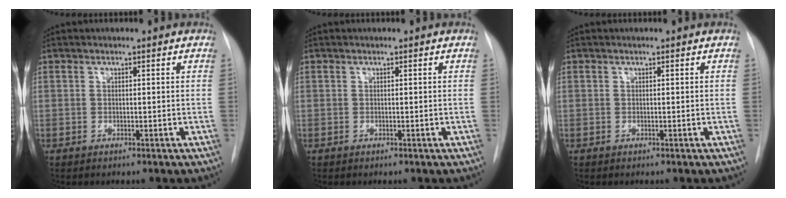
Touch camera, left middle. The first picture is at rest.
{"total": 0.0}
{"total": 0.0}